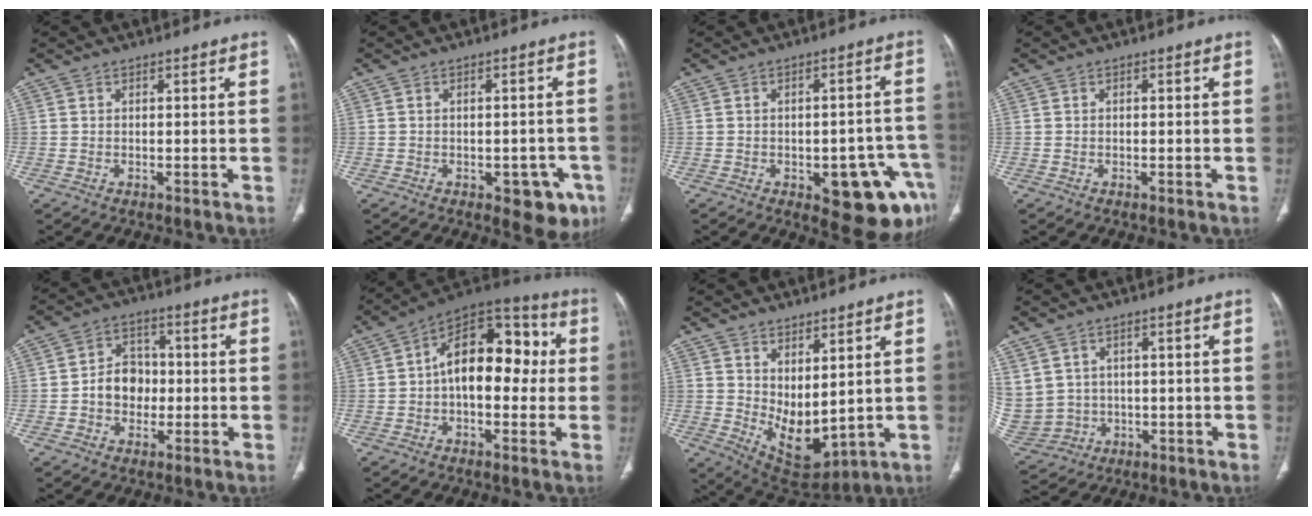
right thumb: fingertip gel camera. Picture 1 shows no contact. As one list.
[{"total": 7.6, "force": [-3.5, 4.0, 5.3], "torque": [-0.033, 0.009, -0.038]}, {"total": 13.7, "force": [-5.8, 5.9, 10.9], "torque": [-0.088, 0.033, -0.059]}, {"total": 0.0}, {"total": 7.5, "force": [-1.0, 6.2, 4.1], "torque": [-0.034, 0.023, -0.025]}, {"total": 16.5, "force": [0.7, 9.9, 13.1], "torque": [-0.157, 0.048, -0.003]}, {"total": 10.1, "force": [2.5, 5.0, 8.4], "torque": [-0.124, -0.036, 0.073]}, {"total": 13.4, "force": [1.1, 12.5, 4.6], "torque": [-0.139, 0.023, 0.056]}]